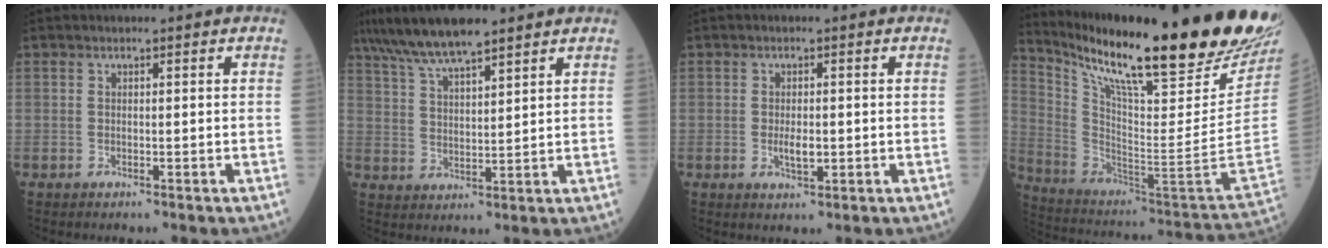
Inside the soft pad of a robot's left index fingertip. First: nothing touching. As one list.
[{"total": 9.1, "force": [7.4, 0.9, 5.2], "torque": [-0.105, 0.024, 0.139]}, {"total": 2.6, "force": [-0.3, 1.0, 2.4], "torque": [-0.050, -0.002, -0.002]}, {"total": 32.0, "force": [25.2, 1.4, 19.7], "torque": [-0.342, -0.085, 0.374]}]